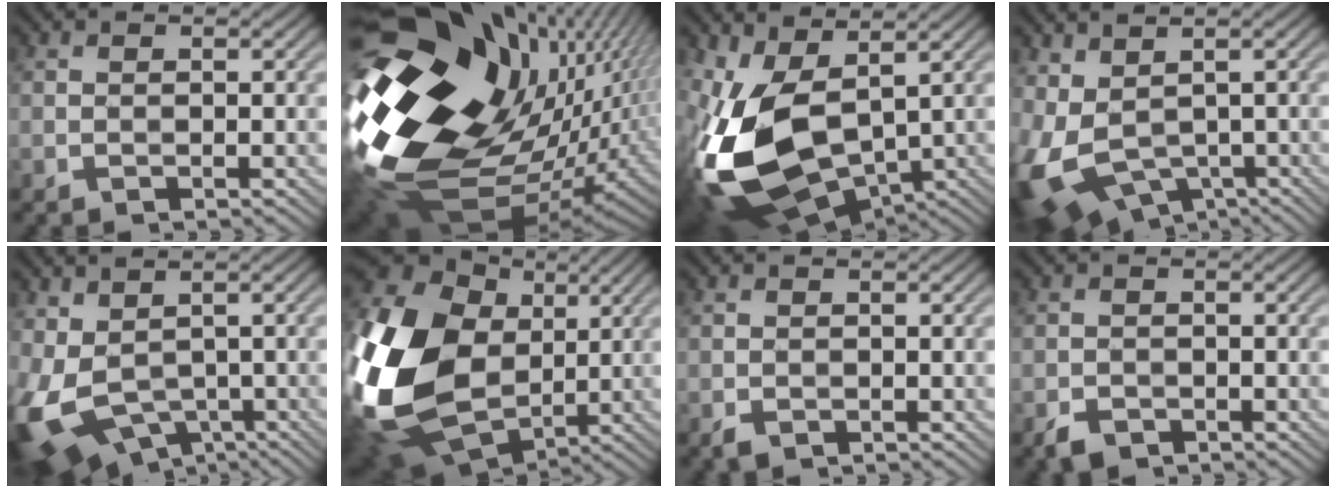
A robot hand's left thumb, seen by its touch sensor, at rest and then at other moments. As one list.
[{"total": 20.8, "force": [1.1, 13.5, 15.8], "torque": [-0.334, -0.041, 0.041]}, {"total": 16.3, "force": [-0.9, 9.3, 13.4], "torque": [-0.327, -0.043, 0.005]}, {"total": 11.6, "force": [-0.8, 7.4, 8.9], "torque": [-0.239, -0.050, 0.017]}, {"total": 12.1, "force": [-1.9, 8.1, 8.7], "torque": [-0.235, -0.052, -0.004]}, {"total": 21.6, "force": [-0.2, 16.4, 14.0], "torque": [-0.370, -0.012, 0.011]}, {"total": 1.0, "force": [-0.6, 0.6, 0.5], "torque": [-0.010, -0.003, -0.011]}, {"total": 2.0, "force": [-1.4, 1.1, 0.8], "torque": [-0.017, -0.004, -0.032]}]